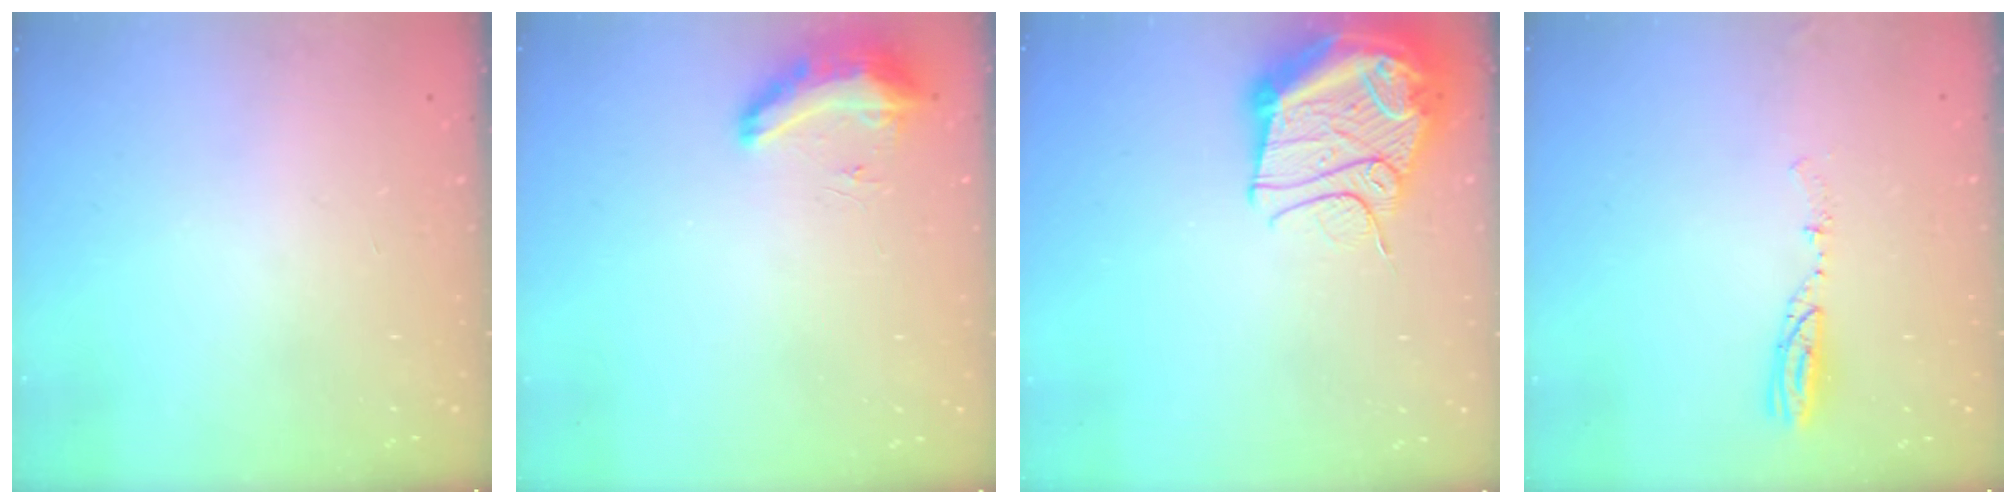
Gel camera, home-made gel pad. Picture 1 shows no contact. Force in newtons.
{"total": 17.3, "press": 10.6, "slide": 13.6}
{"total": 17.5, "press": 17.4, "slide": 1.9}
{"total": 4.5, "press": 4.3, "slide": 1.0}